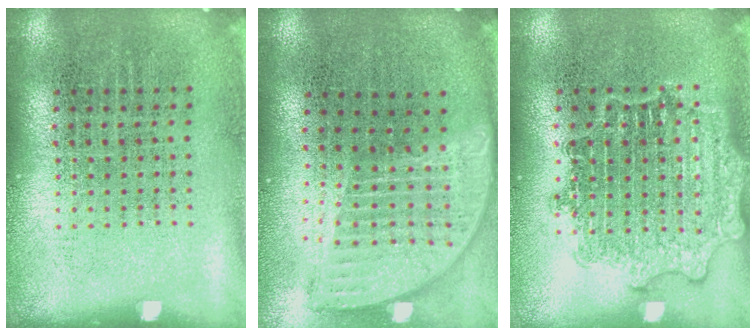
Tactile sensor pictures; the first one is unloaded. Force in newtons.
{"total": 1.9, "press": 1.5, "slide": 1.2}
{"total": 1.8, "press": 1.7, "slide": 0.2}